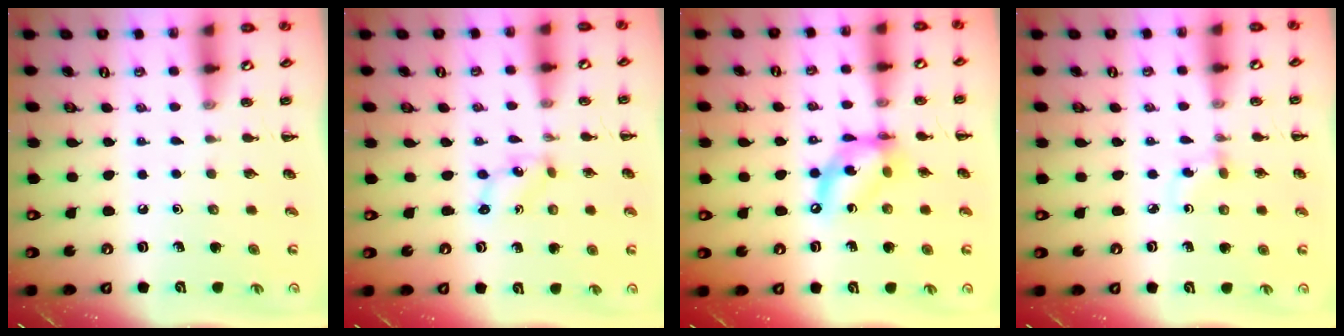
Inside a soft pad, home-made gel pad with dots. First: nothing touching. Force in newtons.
{"total": 1.1, "press": 1.1, "slide": 0.4}
{"total": 12.1, "press": 11.7, "slide": 3.0}
{"total": 2.5, "press": 2.2, "slide": 1.1}